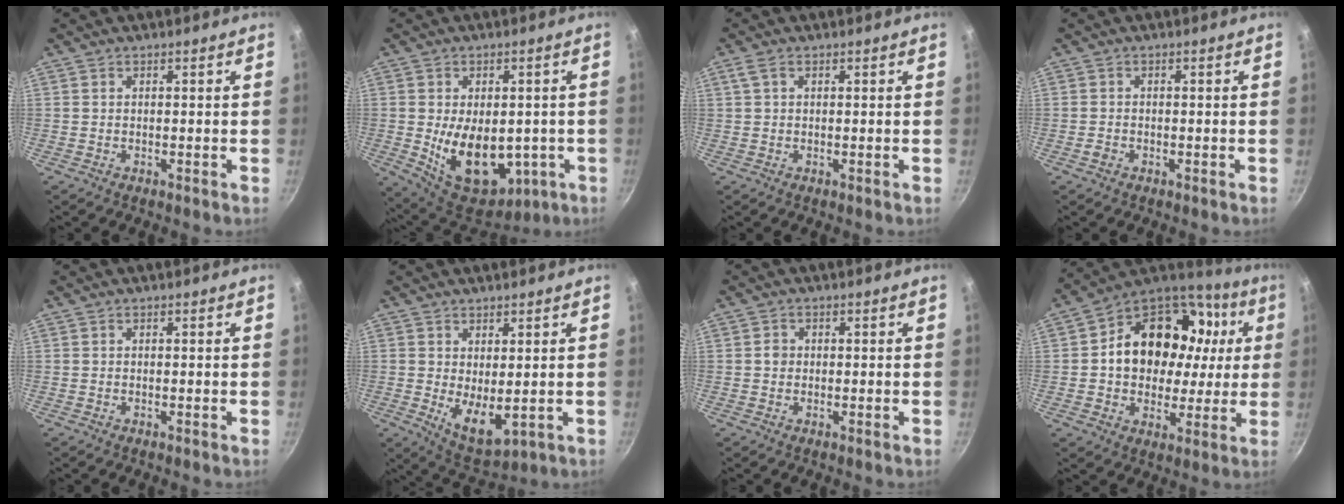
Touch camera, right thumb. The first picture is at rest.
{"total": 17.2, "force": [-2.6, 11.0, 12.9], "torque": [-0.167, -0.017, -0.011]}
{"total": 2.1, "force": [0.9, 1.2, 1.5], "torque": [-0.030, 0.006, 0.021]}
{"total": 1.2, "force": [-0.6, 1.0, 0.5], "torque": [-0.008, 0.003, -0.009]}
{"total": 0.0}
{"total": 7.3, "force": [0.8, 3.7, 6.2], "torque": [-0.084, -0.028, 0.030]}
{"total": 1.6, "force": [0.0, 1.5, 0.6], "torque": [-0.006, 0.007, -0.001]}
{"total": 22.8, "force": [3.7, 17.7, 14.0], "torque": [-0.204, 0.032, 0.059]}